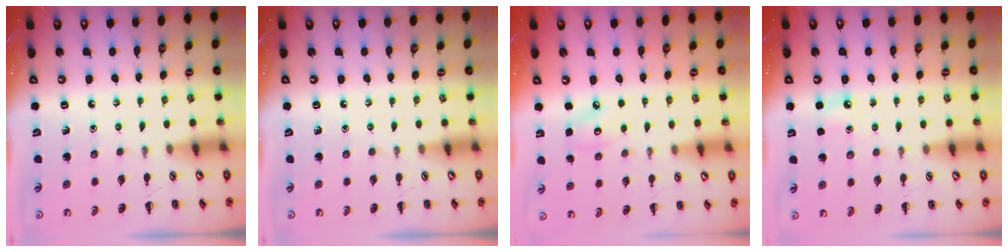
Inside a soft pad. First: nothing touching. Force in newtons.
{"total": 0.0}
{"total": 4.1, "press": 4.1, "slide": 0.6}
{"total": 3.1, "press": 2.9, "slide": 1.1}